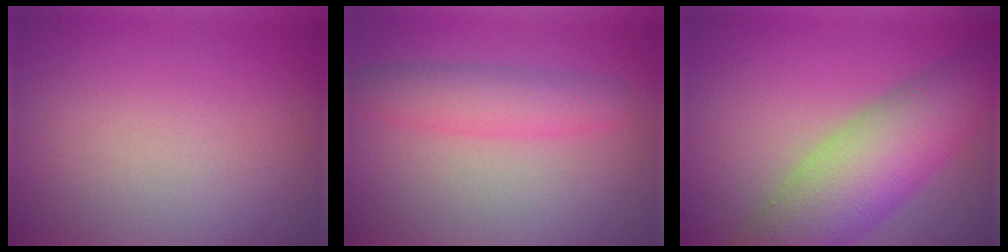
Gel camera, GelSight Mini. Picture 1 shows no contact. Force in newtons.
{"total": 3.3, "press": 3.3, "slide": 0.1}
{"total": 8.6, "press": 8.6, "slide": 0.3}